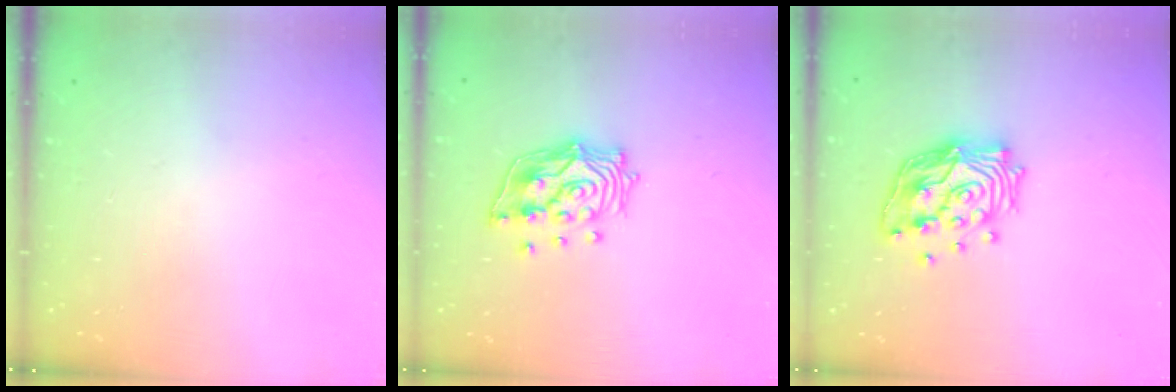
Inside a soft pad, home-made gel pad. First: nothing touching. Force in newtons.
{"total": 14.8, "press": 14.6, "slide": 2.2}
{"total": 18.0, "press": 17.9, "slide": 2.4}